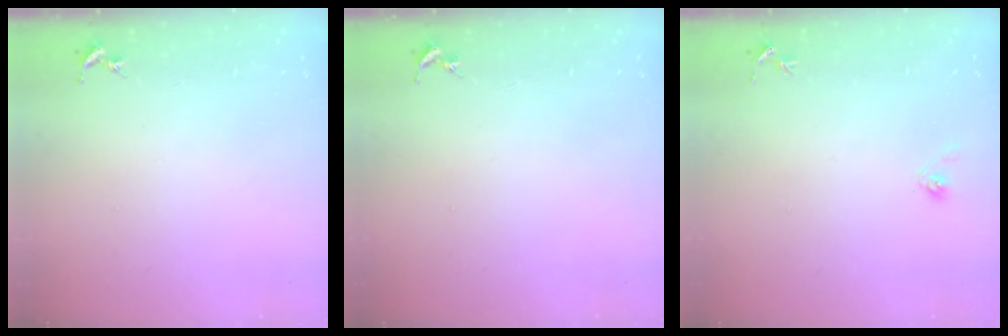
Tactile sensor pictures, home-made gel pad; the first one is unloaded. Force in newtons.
{"total": 0.0}
{"total": 3.5, "press": 3.2, "slide": 1.5}